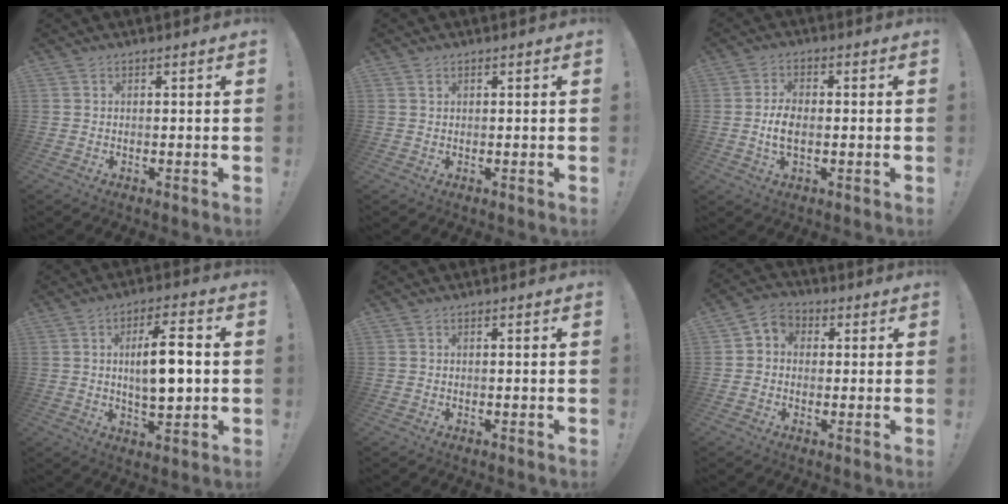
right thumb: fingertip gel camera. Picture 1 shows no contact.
{"total": 0.9, "force": [0.4, 0.6, 0.5], "torque": [-0.003, -0.003, 0.007]}
{"total": 5.3, "force": [-0.4, 2.9, 4.4], "torque": [-0.072, 0.000, -0.009]}
{"total": 11.1, "force": [0.7, 3.9, 10.4], "torque": [-0.157, 0.002, 0.006]}
{"total": 0.0}
{"total": 4.5, "force": [-0.6, 4.0, 2.0], "torque": [-0.029, 0.011, -0.010]}